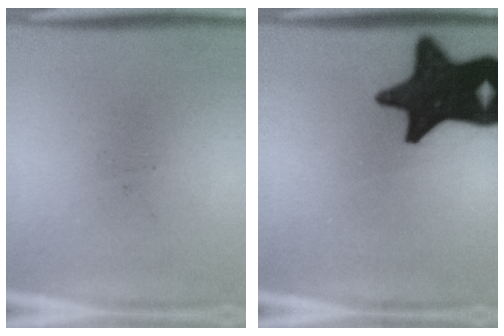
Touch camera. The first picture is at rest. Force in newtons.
{"total": 20.1}